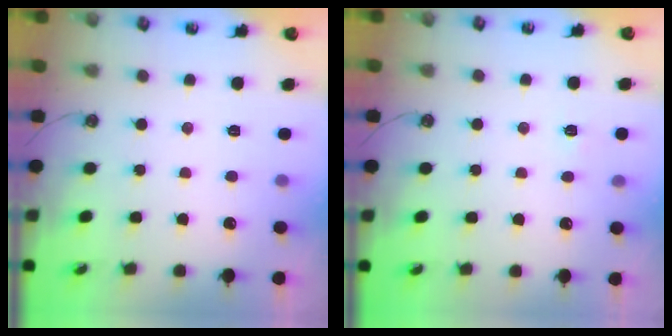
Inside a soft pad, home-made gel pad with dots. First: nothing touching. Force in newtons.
{"total": 4.0, "press": 4.0, "slide": 0.4}